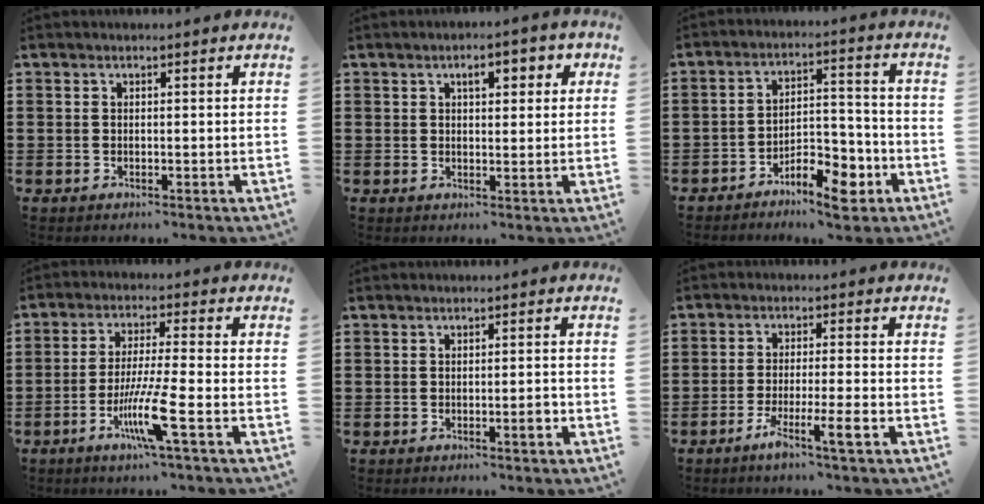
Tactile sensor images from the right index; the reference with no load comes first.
{"total": 3.6, "force": [1.3, 1.5, 3.0], "torque": [-0.047, 0.004, 0.013]}
{"total": 7.8, "force": [-5.3, 3.0, 4.9], "torque": [-0.075, 0.019, -0.092]}
{"total": 8.2, "force": [-3.6, 0.0, 7.4], "torque": [-0.146, -0.015, -0.069]}
{"total": 1.8, "force": [-0.8, 0.1, 1.6], "torque": [-0.028, -0.005, -0.013]}
{"total": 5.7, "force": [-3.3, -0.2, 4.6], "torque": [-0.088, -0.017, -0.059]}